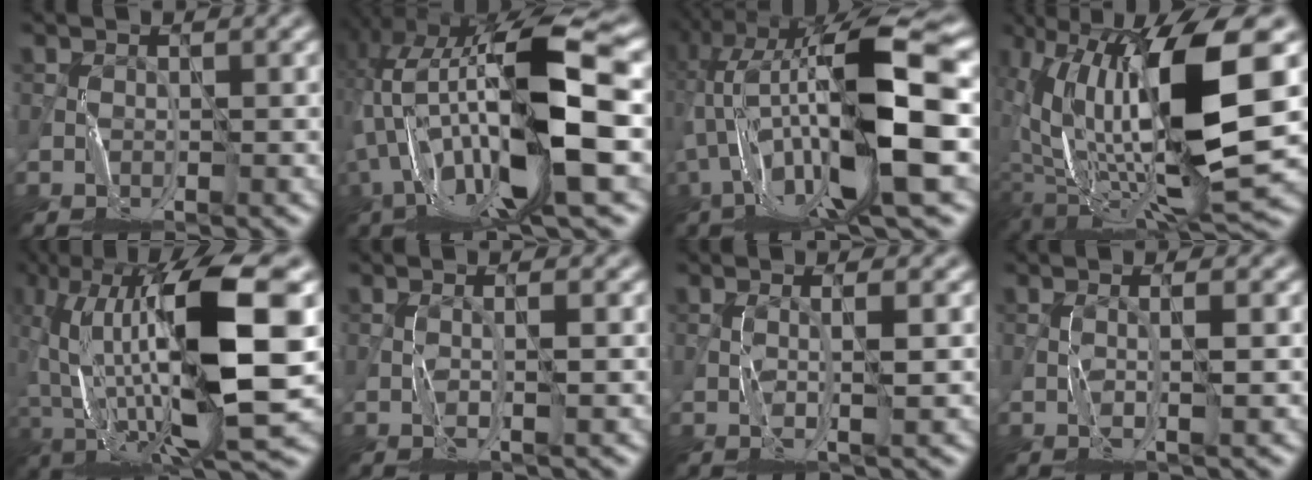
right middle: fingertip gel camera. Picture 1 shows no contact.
{"total": 15.6, "force": [-1.3, 4.6, 14.8], "torque": [-0.281, 0.017, -0.014]}
{"total": 14.9, "force": [0.1, 4.0, 14.4], "torque": [-0.273, 0.022, 0.013]}
{"total": 15.3, "force": [1.1, 5.6, 14.2], "torque": [-0.272, 0.001, 0.029]}
{"total": 15.1, "force": [-0.5, 4.9, 14.3], "torque": [-0.272, 0.025, -0.013]}
{"total": 1.2, "force": [0.0, 0.1, 1.2], "torque": [-0.019, 0.001, -0.002]}
{"total": 2.0, "force": [0.2, 0.3, 2.0], "torque": [-0.028, 0.000, 0.004]}
{"total": 1.6, "force": [0.1, 0.2, 1.6], "torque": [-0.022, 0.001, -0.001]}